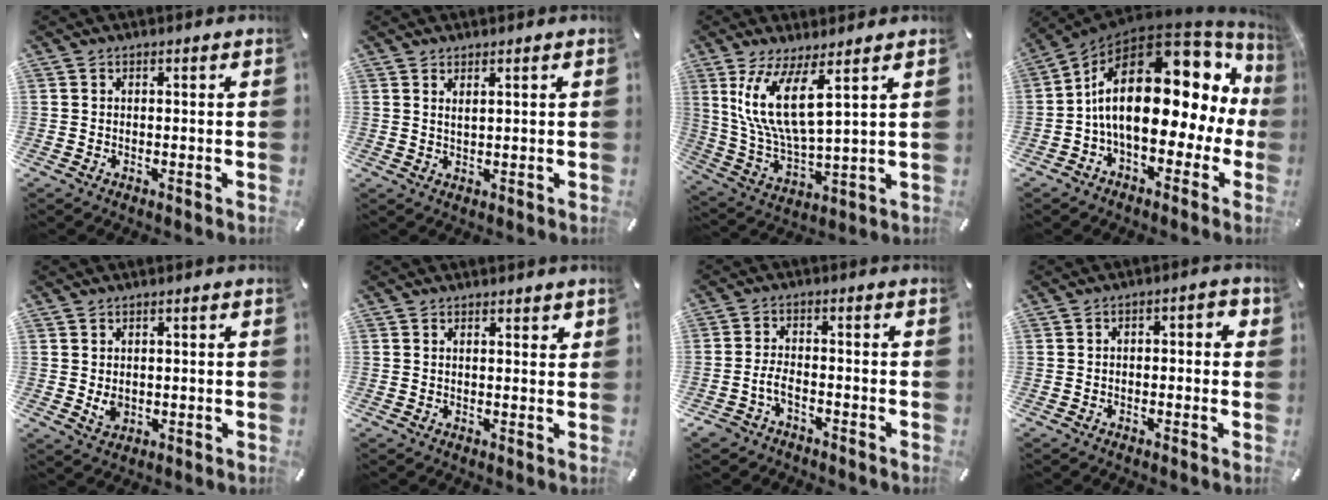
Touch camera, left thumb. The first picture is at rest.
{"total": 1.6, "force": [1.2, 0.2, 1.1], "torque": [-0.023, -0.001, 0.022]}
{"total": 12.9, "force": [6.2, 3.8, 10.6], "torque": [-0.244, -0.024, 0.112]}
{"total": 22.4, "force": [3.5, 12.3, 18.3], "torque": [-0.308, -0.036, 0.058]}
{"total": 2.7, "force": [0.0, 2.3, 1.4], "torque": [-0.026, -0.003, -0.001]}
{"total": 1.4, "force": [1.1, 0.5, 0.7], "torque": [-0.007, -0.004, 0.019]}
{"total": 4.3, "force": [-2.6, 2.5, 2.4], "torque": [-0.061, 0.010, -0.053]}
{"total": 2.8, "force": [-1.6, 1.4, 1.8], "torque": [-0.032, 0.015, -0.031]}